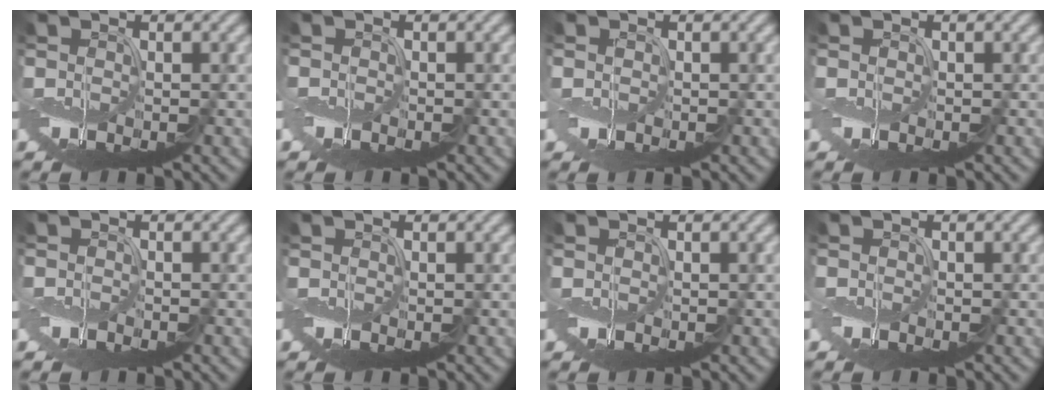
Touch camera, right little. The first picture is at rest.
{"total": 1.4, "force": [-0.9, 0.9, 0.4], "torque": [-0.008, -0.008, -0.019]}
{"total": 1.5, "force": [0.1, 1.4, 0.4], "torque": [-0.009, -0.002, 0.002]}
{"total": 0.7, "force": [-0.1, 0.7, 0.1], "torque": [-0.007, -0.002, -0.001]}
{"total": 1.1, "force": [-0.9, 0.6, 0.3], "torque": [-0.004, -0.006, -0.019]}
{"total": 0.0}
{"total": 0.5, "force": [-0.1, 0.5, 0.0], "torque": [-0.005, -0.001, 0.001]}
{"total": 1.0, "force": [-0.7, 0.6, 0.3], "torque": [-0.007, -0.008, -0.017]}